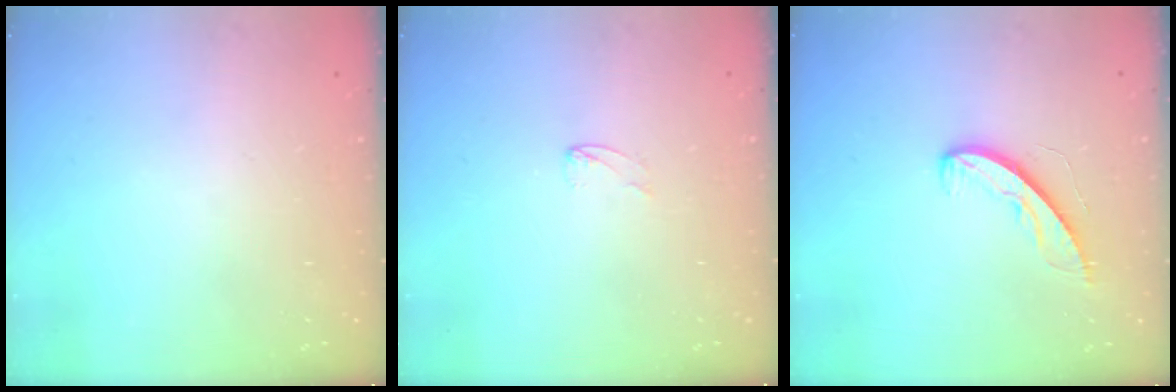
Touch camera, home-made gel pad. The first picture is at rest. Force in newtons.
{"total": 1.7, "press": 1.7, "slide": 0.1}
{"total": 6.7, "press": 6.7, "slide": 0.5}